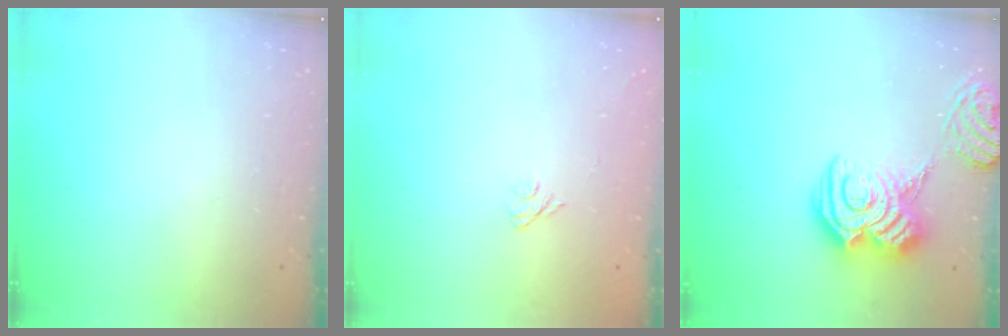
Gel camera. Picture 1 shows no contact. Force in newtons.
{"total": 6.9, "press": 6.8, "slide": 1.1}
{"total": 17.5, "press": 17.4, "slide": 1.6}